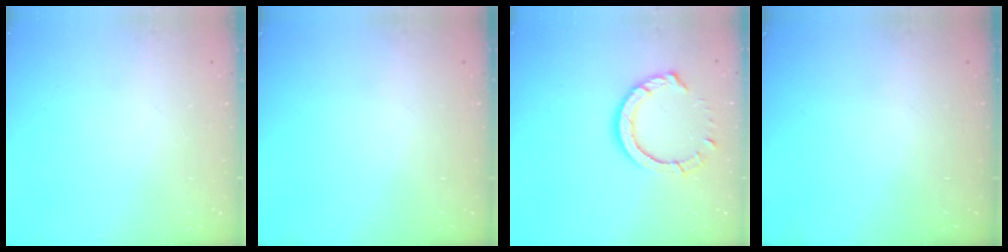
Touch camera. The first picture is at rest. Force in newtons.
{"total": 0.0}
{"total": 9.5, "press": 9.5, "slide": 1.1}
{"total": 0.0}